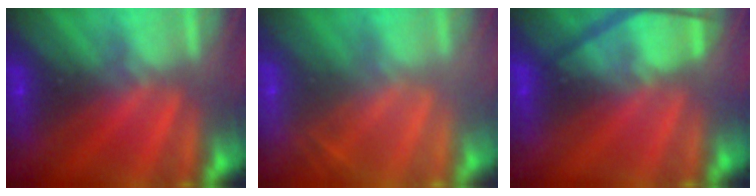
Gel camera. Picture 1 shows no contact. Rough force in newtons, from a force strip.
{"total": 2.0}
{"total": 4.6}